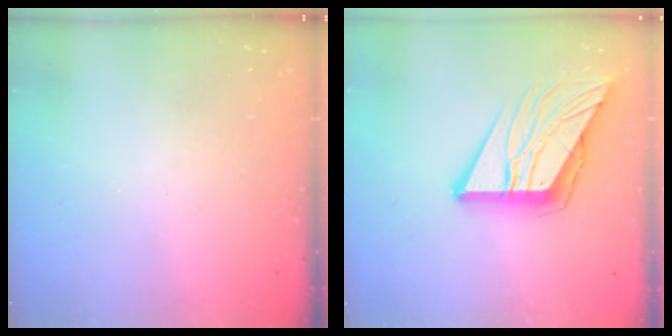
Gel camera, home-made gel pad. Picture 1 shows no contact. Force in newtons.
{"total": 12.8, "press": 12.7, "slide": 1.5}